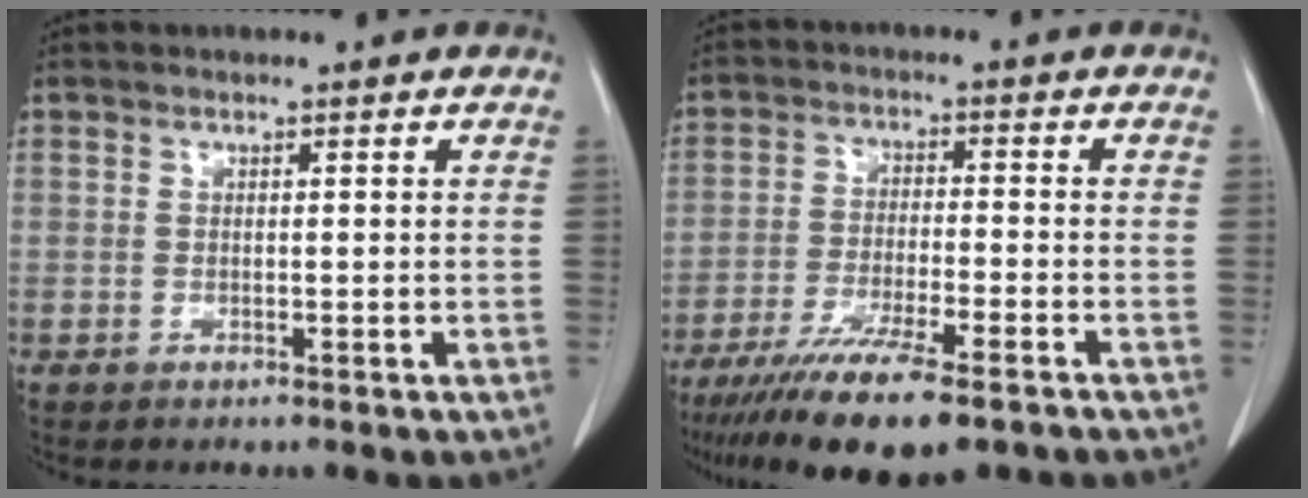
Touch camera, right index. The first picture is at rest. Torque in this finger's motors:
{"motor_torque": [1.01, -1.13, 0.94, 0.21]}